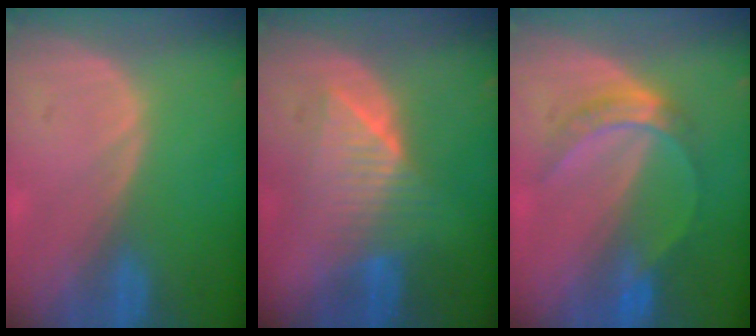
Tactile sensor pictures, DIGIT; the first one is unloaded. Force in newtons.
{"total": 6.5, "press": 6.4, "slide": 0.9}
{"total": 5.0, "press": 4.9, "slide": 1.1}